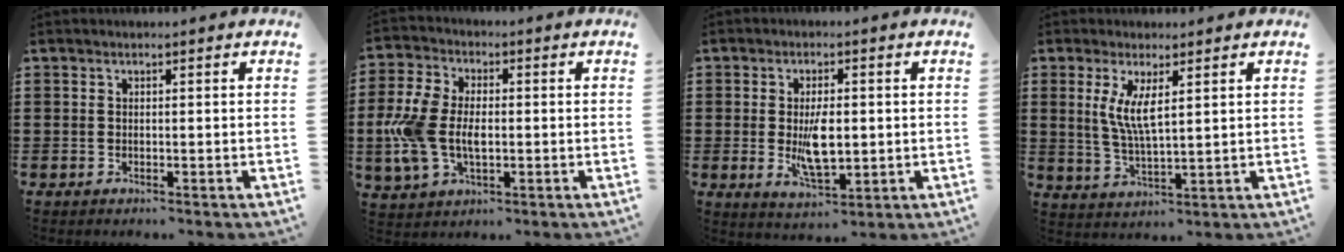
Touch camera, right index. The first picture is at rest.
{"total": 8.7, "force": [-1.0, 5.3, 6.9], "torque": [-0.172, -0.001, -0.023]}
{"total": 6.5, "force": [-0.3, 2.8, 5.9], "torque": [-0.111, -0.004, -0.009]}
{"total": 5.5, "force": [1.7, 1.4, 5.1], "torque": [-0.105, 0.000, 0.029]}